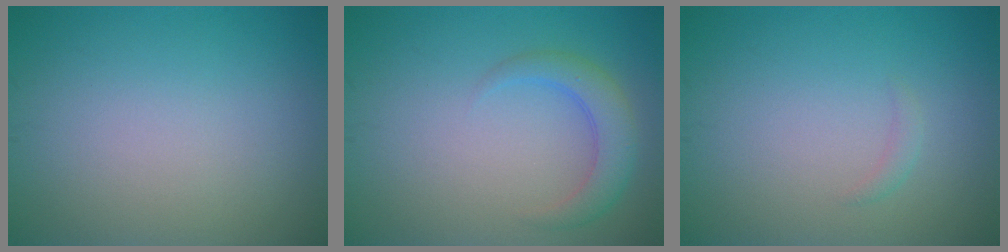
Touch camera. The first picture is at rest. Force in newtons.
{"total": 3.0, "press": 3.0, "slide": 0.1}
{"total": 0.7, "press": 0.7, "slide": 0.0}